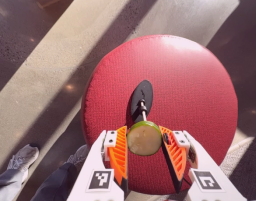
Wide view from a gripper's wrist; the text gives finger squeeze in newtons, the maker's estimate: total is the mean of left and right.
{"total": 9.4, "left": 9.4, "right": 9.4}